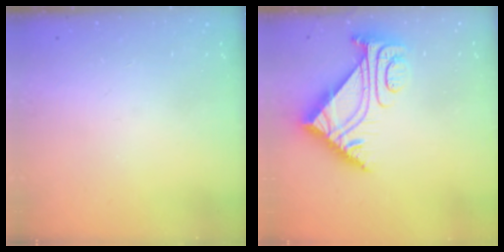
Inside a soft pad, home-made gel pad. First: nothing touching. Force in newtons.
{"total": 8.0, "press": 8.0, "slide": 0.6}